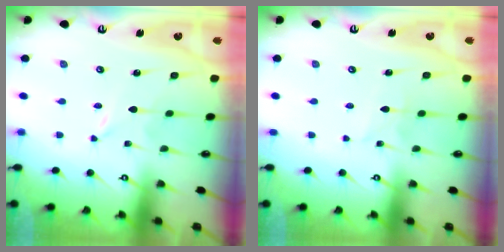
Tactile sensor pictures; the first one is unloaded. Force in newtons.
{"total": 2.9, "press": 2.9, "slide": 0.4}